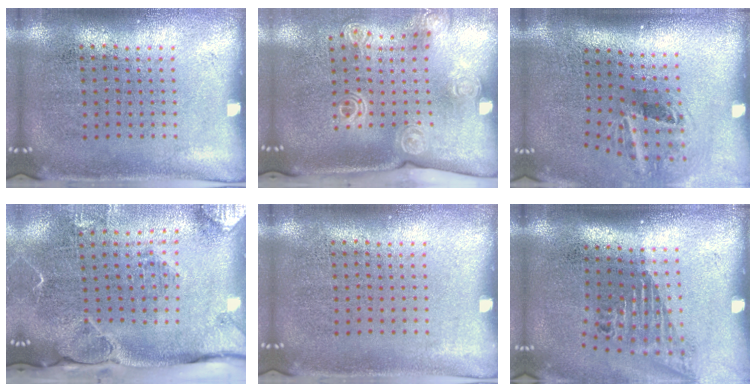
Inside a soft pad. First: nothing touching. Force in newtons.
{"total": 2.0, "press": 1.5, "slide": 1.3}
{"total": 2.0, "press": 1.2, "slide": 1.6}
{"total": 2.9, "press": 2.2, "slide": 1.8}
{"total": 0.0}
{"total": 1.6, "press": 1.2, "slide": 1.1}